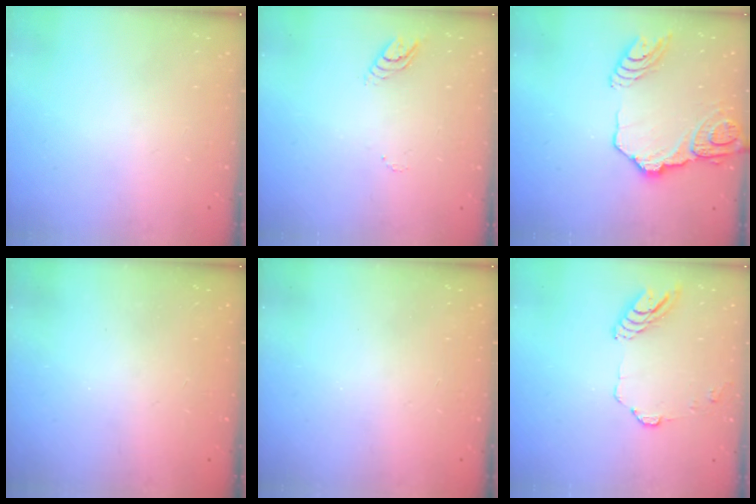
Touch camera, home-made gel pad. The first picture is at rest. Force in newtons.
{"total": 3.6, "press": 3.6, "slide": 0.3}
{"total": 16.7, "press": 16.6, "slide": 1.9}
{"total": 0.0}
{"total": 0.0}
{"total": 9.1, "press": 9.1, "slide": 0.4}